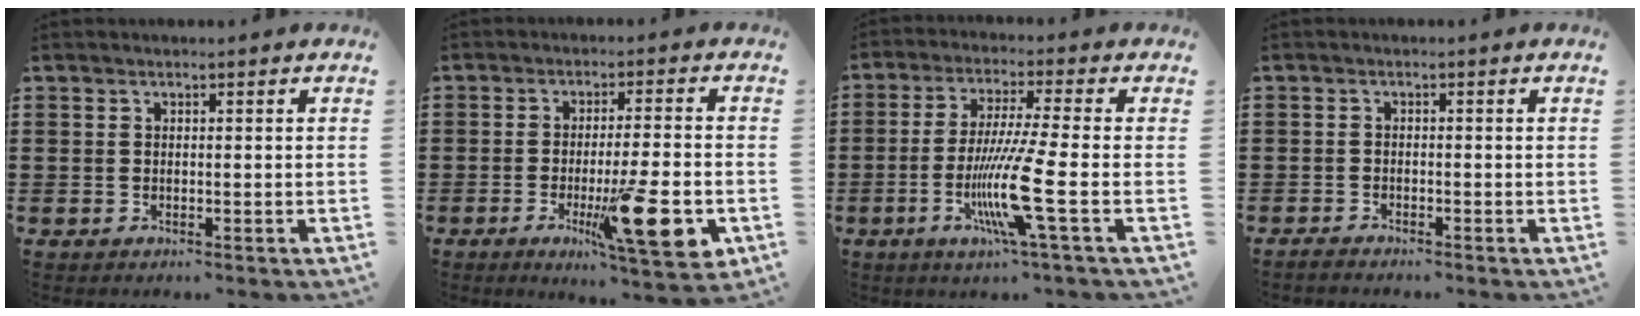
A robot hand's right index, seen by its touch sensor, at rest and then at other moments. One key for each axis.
{"total": 12.9, "fx": -4.1, "fy": 2.3, "fz": 12.0, "tx": -0.186, "ty": -0.010, "tz": -0.061}
{"total": 11.5, "fx": -3.4, "fy": 0.0, "fz": 10.9, "tx": -0.225, "ty": -0.024, "tz": -0.071}
{"total": 1.1, "fx": -1.1, "fy": 0.0, "fz": 0.0, "tx": -0.003, "ty": 0.000, "tz": -0.022}